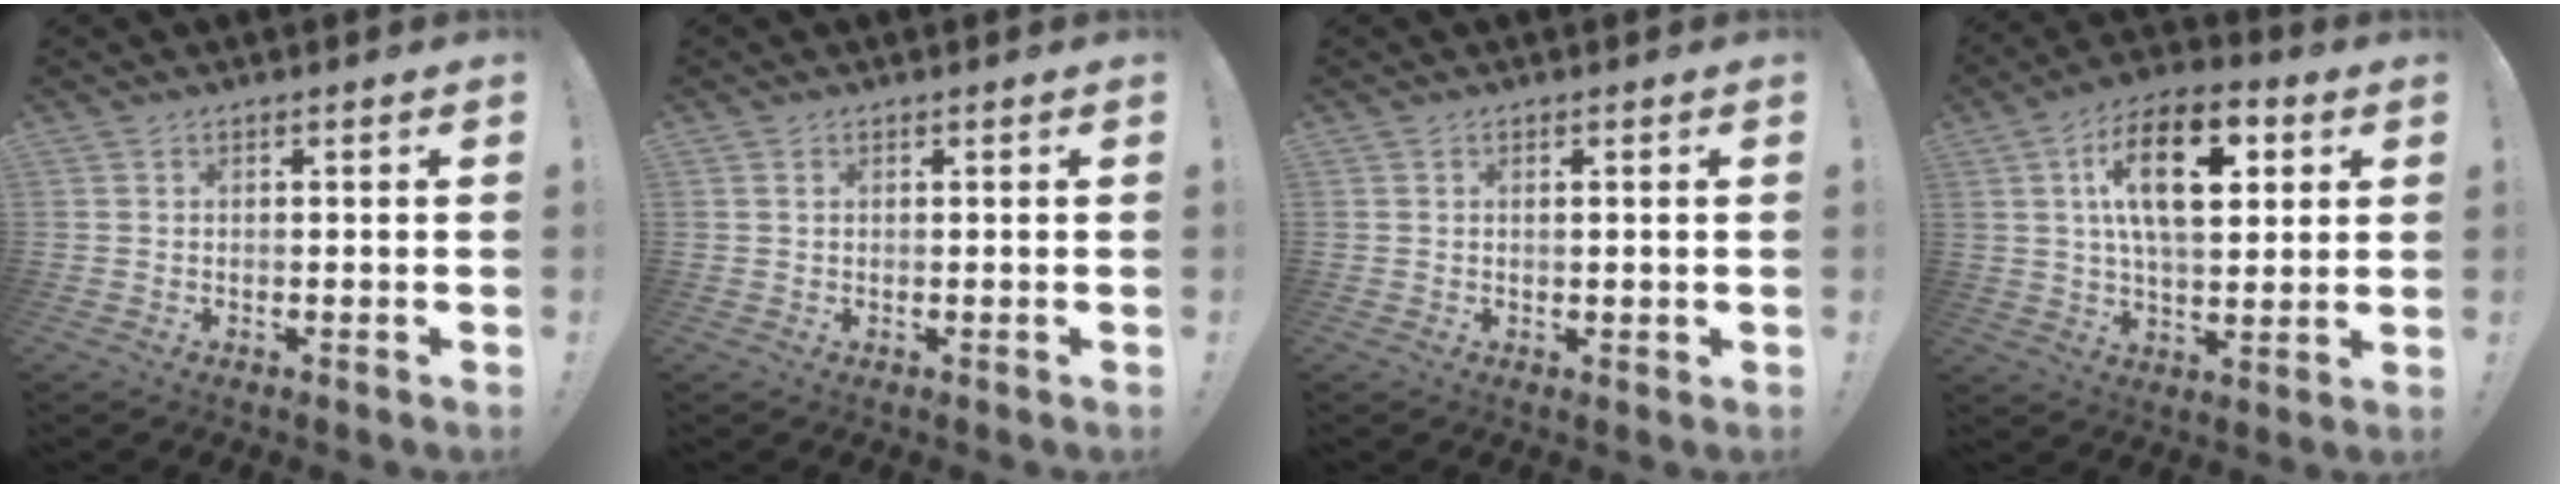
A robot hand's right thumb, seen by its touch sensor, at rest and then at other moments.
{"total": 0.6, "force": [0.4, 0.3, 0.3], "torque": [-0.012, 0.002, 0.009]}
{"total": 1.0, "force": [0.5, 0.1, 0.8], "torque": [-0.010, -0.001, 0.008]}
{"total": 19.1, "force": [6.0, 9.5, 15.5], "torque": [-0.249, -0.006, 0.094]}